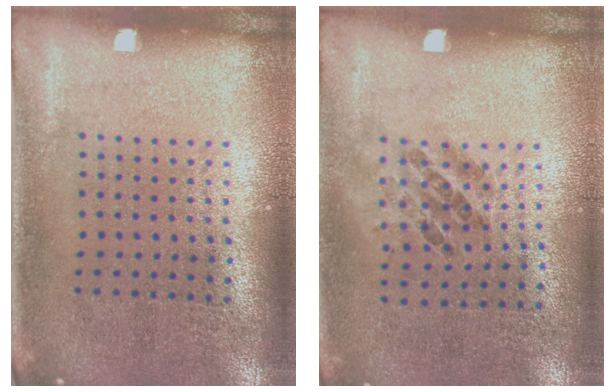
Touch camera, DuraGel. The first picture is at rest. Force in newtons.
{"total": 1.1, "press": 0.6, "slide": 0.9}